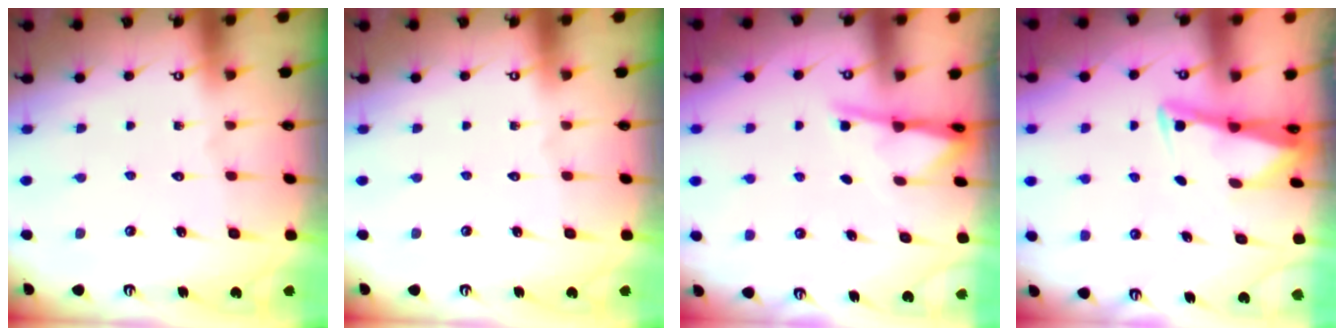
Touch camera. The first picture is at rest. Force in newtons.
{"total": 0.0}
{"total": 2.6, "press": 2.6, "slide": 0.4}
{"total": 2.9, "press": 2.9, "slide": 0.1}